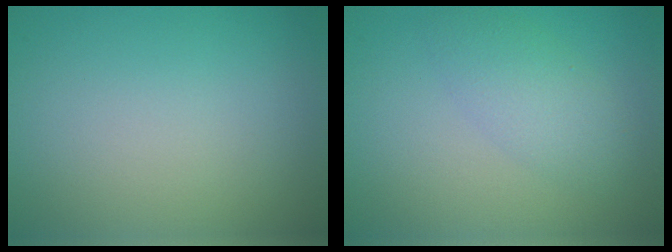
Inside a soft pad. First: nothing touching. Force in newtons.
{"total": 2.8, "press": 2.8, "slide": 0.2}